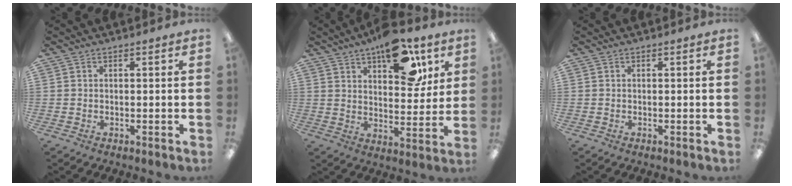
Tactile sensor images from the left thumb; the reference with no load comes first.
{"total": 15.6, "force": [9.3, 7.7, 9.9], "torque": [-0.126, -0.041, 0.155]}
{"total": 0.0}